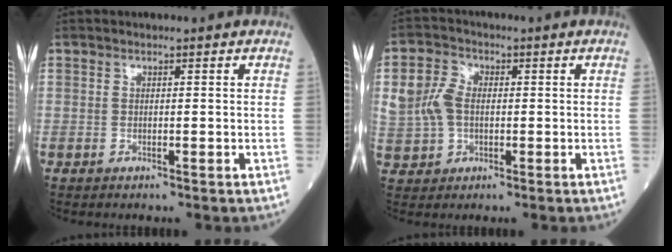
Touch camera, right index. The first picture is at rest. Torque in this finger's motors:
{"motor_torque": [0.09, -0.12, 0.09, 0.07]}